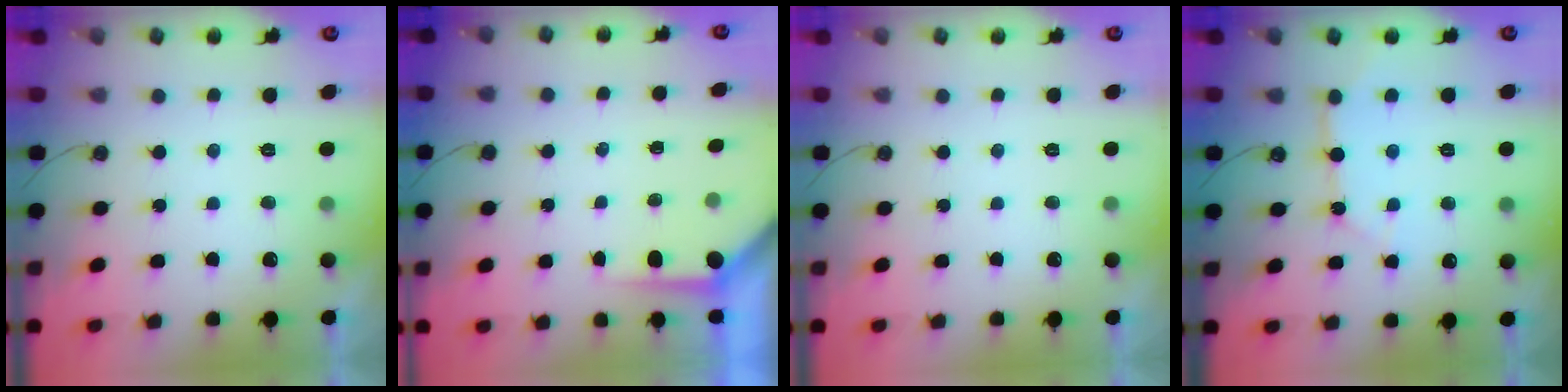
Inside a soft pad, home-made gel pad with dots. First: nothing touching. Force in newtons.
{"total": 3.6, "press": 3.6, "slide": 0.4}
{"total": 0.0}
{"total": 6.8, "press": 6.8, "slide": 0.7}